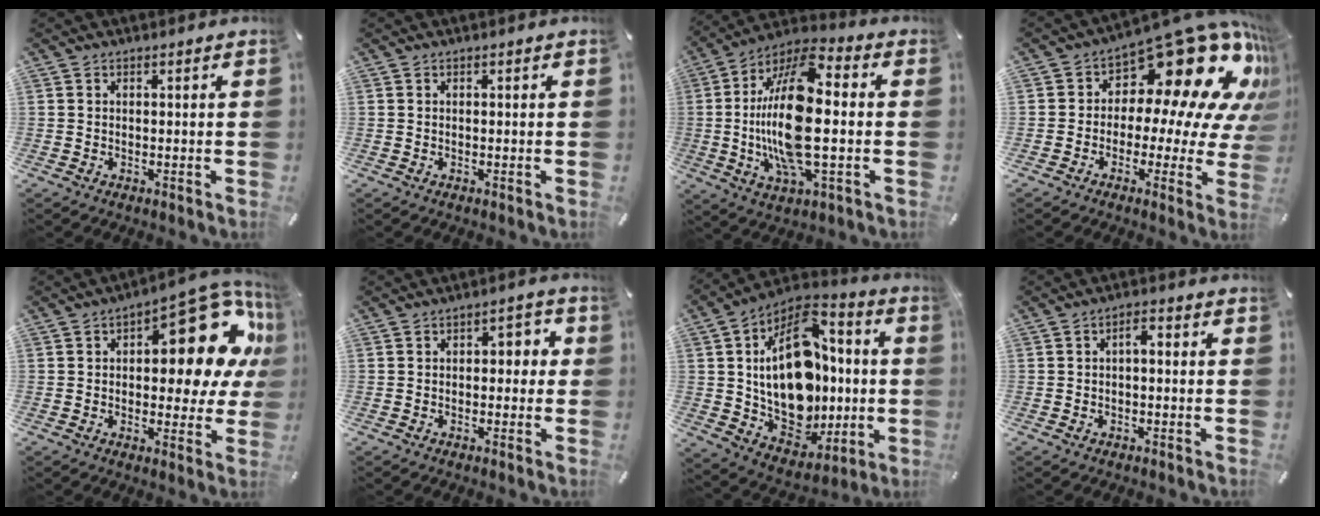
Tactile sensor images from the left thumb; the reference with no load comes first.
{"total": 0.0}
{"total": 20.8, "force": [-1.1, 8.4, 19.0], "torque": [-0.398, -0.005, -0.018]}
{"total": 18.8, "force": [9.9, 9.4, 12.9], "torque": [-0.180, -0.091, 0.164]}
{"total": 19.9, "force": [7.0, 9.8, 15.9], "torque": [-0.179, -0.060, 0.109]}
{"total": 6.1, "force": [0.0, 4.1, 4.4], "torque": [-0.048, 0.003, -0.013]}
{"total": 25.0, "force": [1.7, 17.3, 18.0], "torque": [-0.317, -0.018, 0.039]}
{"total": 3.1, "force": [-0.8, 1.5, 2.6], "torque": [-0.040, 0.010, -0.019]}